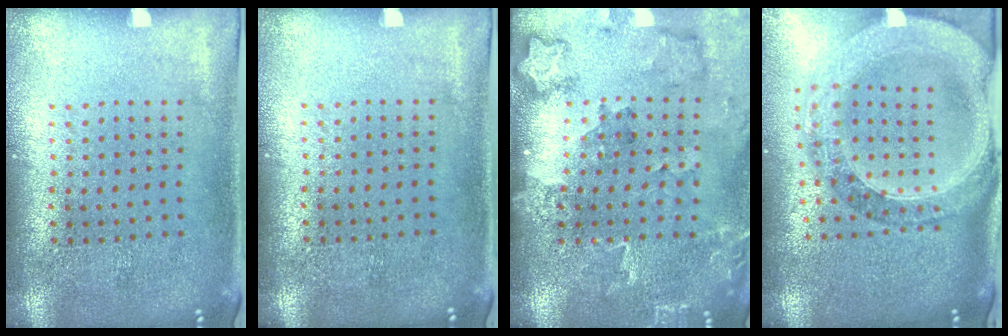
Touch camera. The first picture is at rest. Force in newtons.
{"total": 0.0}
{"total": 1.8, "press": 1.8, "slide": 0.3}
{"total": 1.9, "press": 1.8, "slide": 0.7}